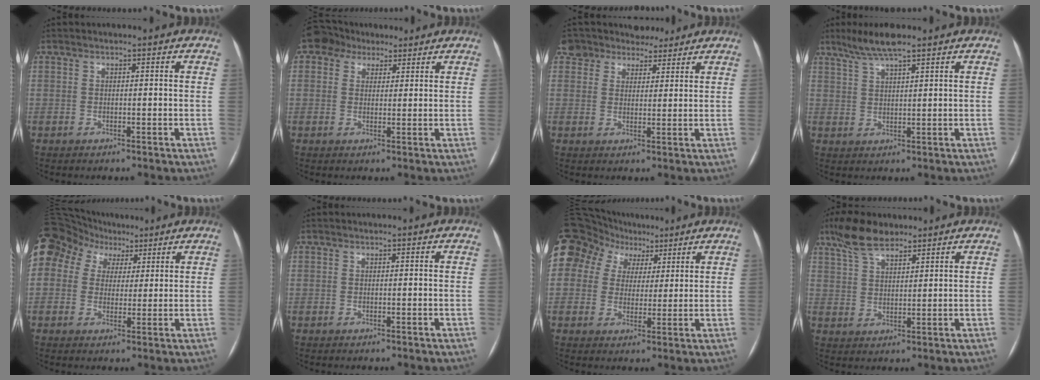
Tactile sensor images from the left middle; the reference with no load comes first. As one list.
[{"total": 5.1, "force": [3.5, 3.6, 1.0], "torque": [-0.023, 0.029, 0.061]}, {"total": 7.8, "force": [6.8, 3.7, 0.8], "torque": [-0.008, 0.018, 0.099]}, {"total": 5.6, "force": [4.3, 0.3, 3.5], "torque": [-0.076, 0.010, 0.084]}, {"total": 23.7, "force": [11.9, 17.9, 10.2], "torque": [-0.331, 0.104, 0.223]}, {"total": 0.0}, {"total": 19.4, "force": [10.2, 14.8, 7.5], "torque": [-0.232, 0.084, 0.191]}, {"total": 7.2, "force": [5.8, 2.2, 3.8], "torque": [-0.082, 0.016, 0.111]}]